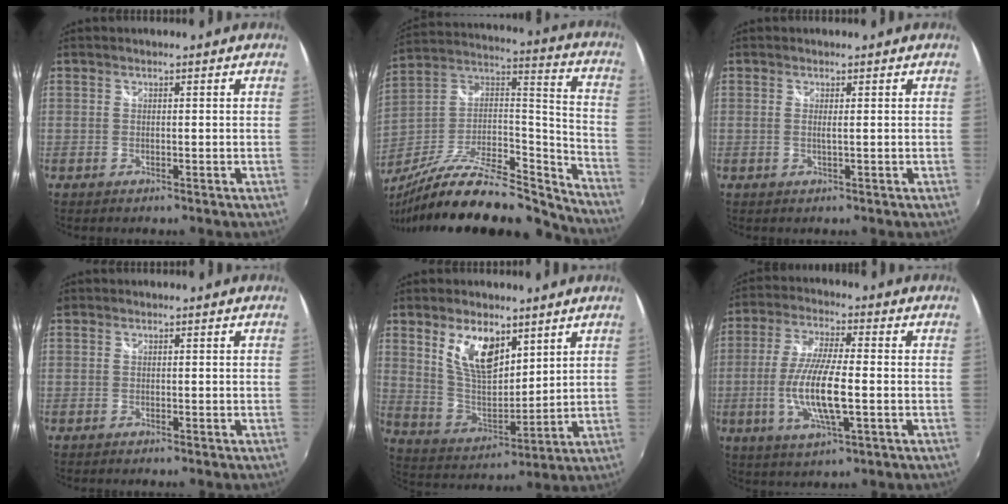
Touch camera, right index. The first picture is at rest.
{"total": 25.8, "force": [-21.2, 7.2, 12.9], "torque": [-0.209, 0.004, -0.351]}
{"total": 1.0, "force": [0.1, -0.4, 0.9], "torque": [-0.018, -0.003, 0.000]}
{"total": 0.9, "force": [-0.5, 0.7, 0.3], "torque": [-0.010, -0.003, -0.012]}
{"total": 11.7, "force": [6.3, 5.7, 8.1], "torque": [-0.149, 0.004, 0.130]}
{"total": 11.6, "force": [-2.3, 2.6, 11.1], "torque": [-0.224, -0.011, -0.046]}